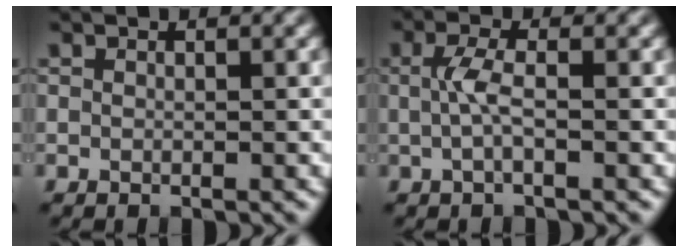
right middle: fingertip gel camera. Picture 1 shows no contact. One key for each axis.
{"total": 2.1, "fx": 0.0, "fy": 0.5, "fz": 2.0, "tx": -0.046, "ty": 0.003, "tz": -0.003}